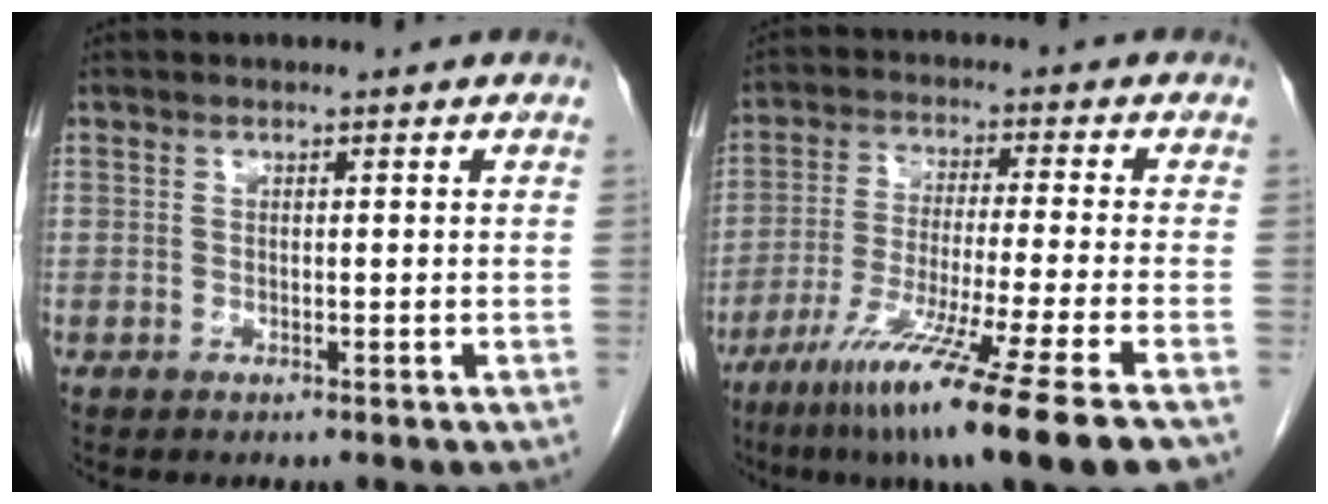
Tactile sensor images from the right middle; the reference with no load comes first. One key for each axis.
{"total": 16.3, "fx": -10.1, "fy": -1.6, "fz": 12.7, "tx": -0.210, "ty": -0.057, "tz": -0.169}